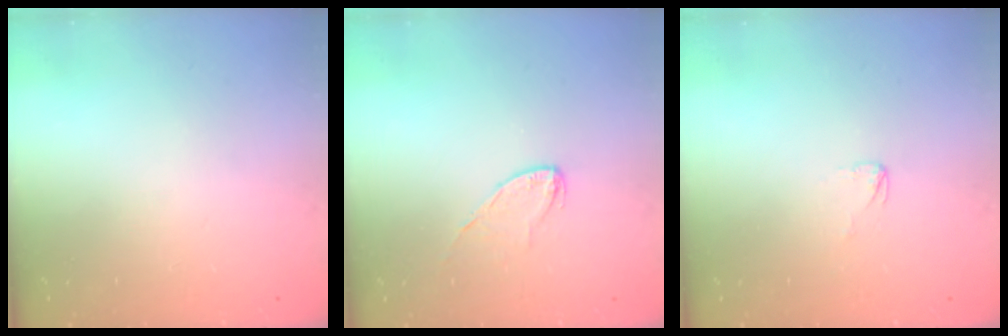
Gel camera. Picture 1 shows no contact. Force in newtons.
{"total": 5.3, "press": 5.3, "slide": 0.5}
{"total": 2.1, "press": 2.1, "slide": 0.2}